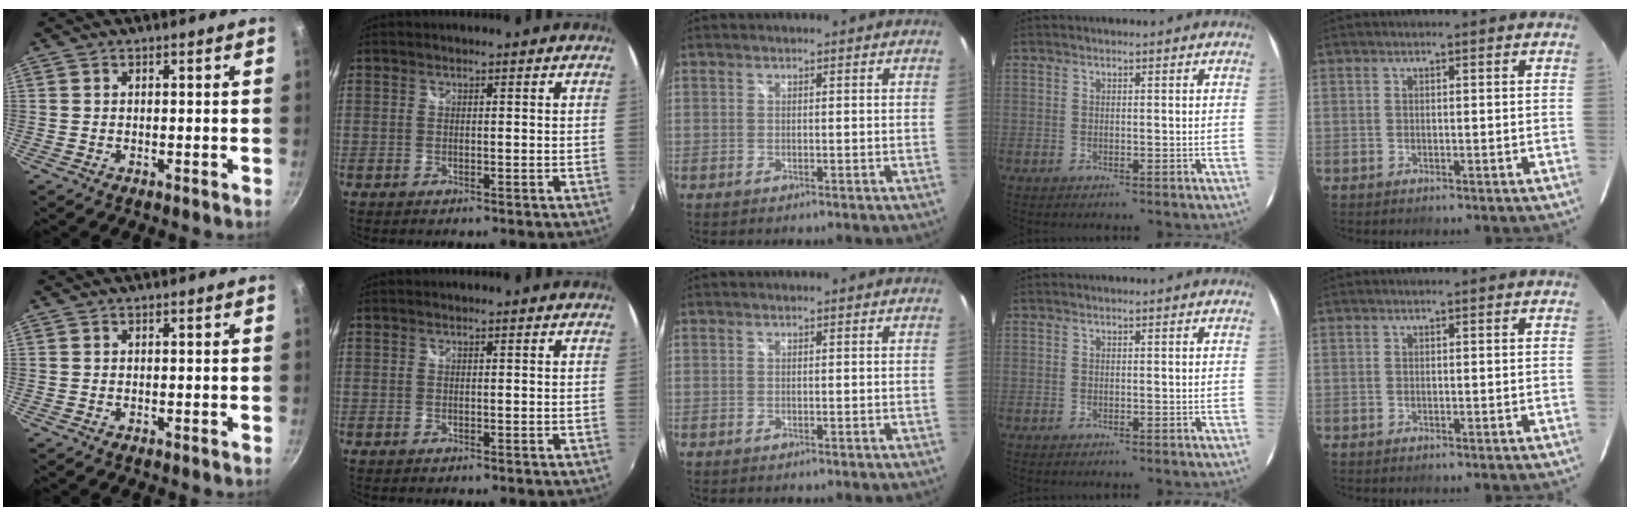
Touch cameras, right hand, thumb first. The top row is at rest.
{}